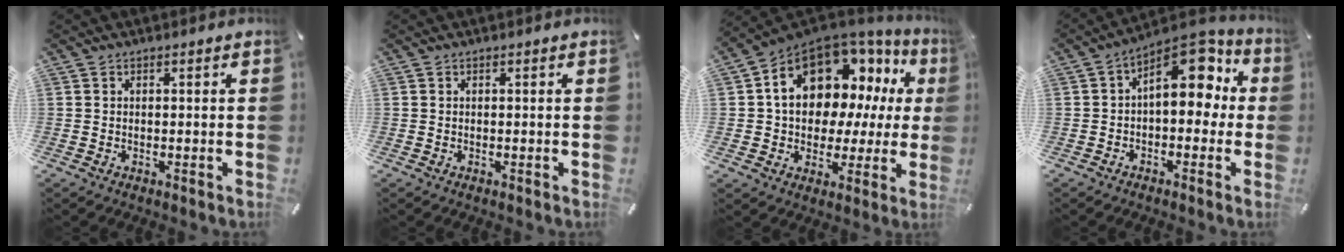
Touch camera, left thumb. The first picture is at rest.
{"total": 0.0}
{"total": 17.0, "force": [6.6, 11.7, 10.4], "torque": [-0.170, -0.044, 0.117]}
{"total": 12.0, "force": [4.9, 6.9, 8.5], "torque": [-0.108, -0.043, 0.083]}